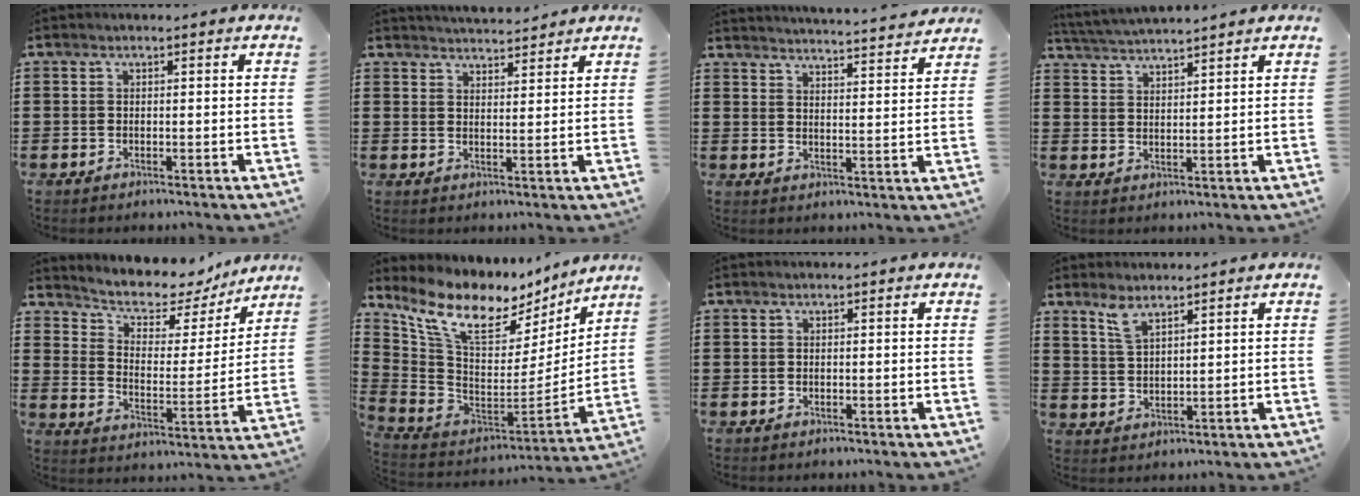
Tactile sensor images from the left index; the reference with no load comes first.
{"total": 3.3, "force": [3.3, 0.2, 0.2], "torque": [-0.013, -0.011, 0.061]}
{"total": 3.8, "force": [3.8, -0.7, 0.3], "torque": [-0.016, -0.034, 0.061]}
{"total": 3.3, "force": [3.2, -0.6, 0.1], "torque": [-0.016, -0.015, 0.058]}
{"total": 6.0, "force": [5.1, 2.7, 1.4], "torque": [-0.052, -0.040, 0.083]}
{"total": 12.3, "force": [7.9, 5.6, 7.6], "torque": [-0.167, -0.052, 0.136]}
{"total": 0.0}
{"total": 4.2, "force": [3.4, 1.3, 2.2], "torque": [-0.052, -0.002, 0.063]}